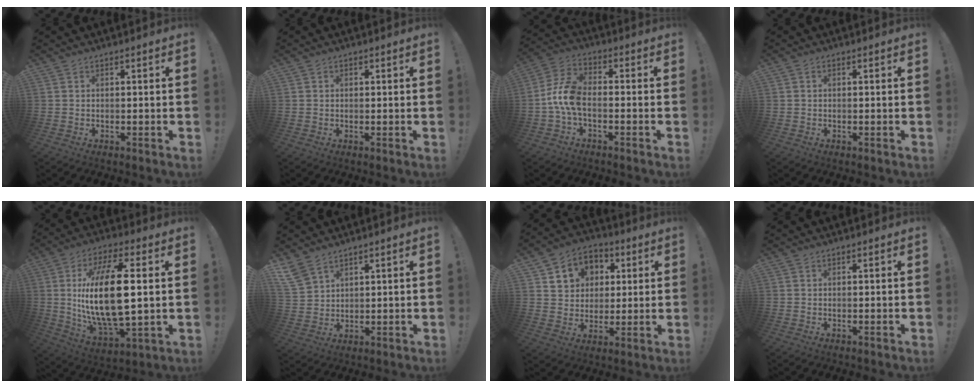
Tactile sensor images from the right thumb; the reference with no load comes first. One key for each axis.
{"total": 0.7, "fx": 0.3, "fy": 0.6, "fz": 0.1, "tx": 0.006, "ty": -0.002, "tz": 0.004}
{"total": 9.4, "fx": -2.1, "fy": 5.1, "fz": 7.6, "tx": -0.153, "ty": 0.010, "tz": -0.031}
{"total": 0.6, "fx": -0.1, "fy": 0.4, "fz": 0.4, "tx": -0.011, "ty": 0.004, "tz": -0.002}
{"total": 22.3, "fx": 1.9, "fy": 8.8, "fz": 20.3, "tx": -0.413, "ty": -0.007, "tz": 0.027}
{"total": 6.8, "fx": 5.3, "fy": 3.3, "fz": 2.8, "tx": -0.061, "ty": -0.021, "tz": 0.107}
{"total": 10.0, "fx": 3.5, "fy": 8.9, "fz": 2.9, "tx": -0.038, "ty": -0.017, "tz": 0.072}
{"total": 0.0}